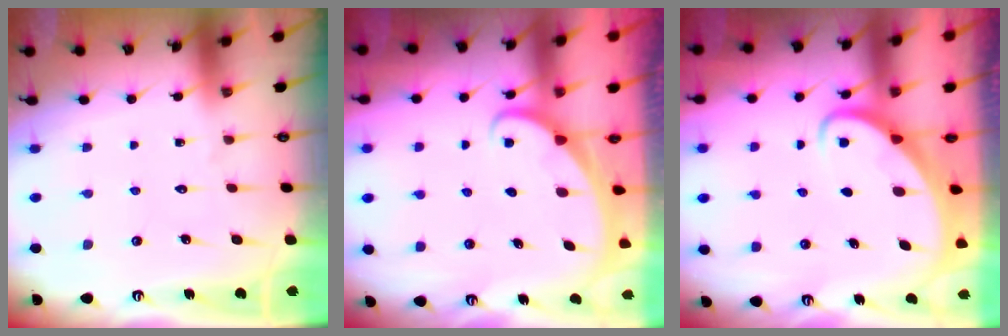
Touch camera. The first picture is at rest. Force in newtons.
{"total": 1.8, "press": 1.8, "slide": 0.1}
{"total": 2.8, "press": 2.8, "slide": 0.3}